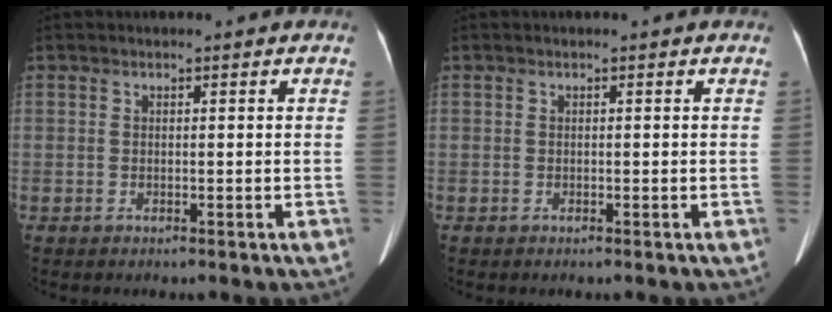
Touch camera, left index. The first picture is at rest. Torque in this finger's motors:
{"motor_torque": [0.00, 0.00, 0.00, 0.00]}